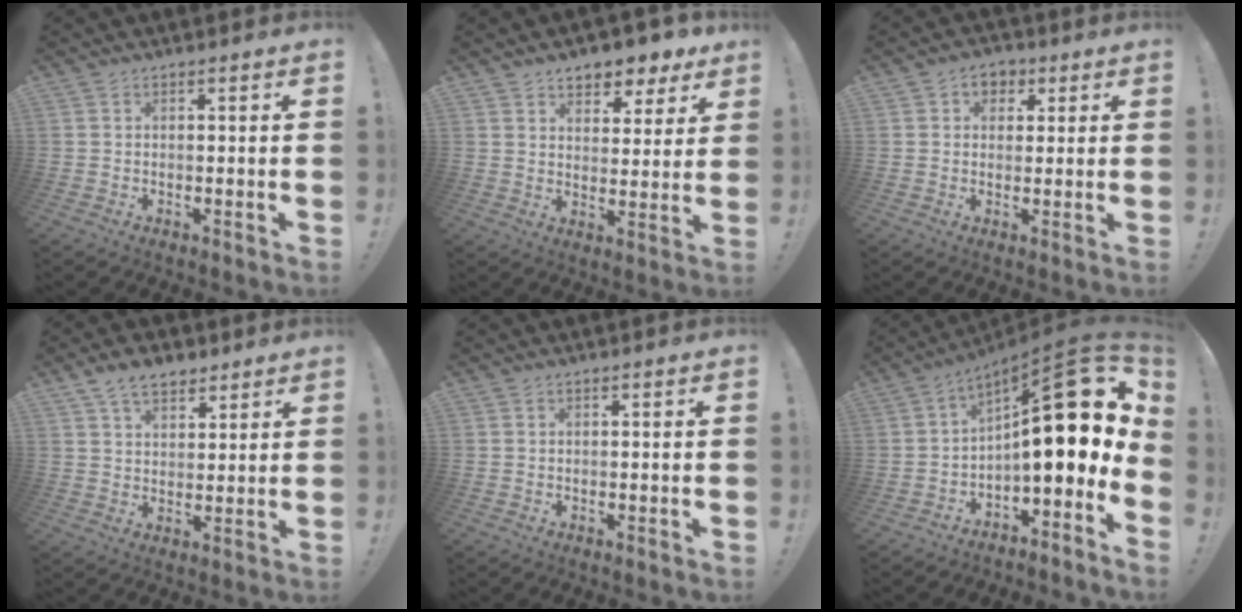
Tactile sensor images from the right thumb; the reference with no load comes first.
{"total": 7.1, "force": [5.4, 4.0, 2.3], "torque": [-0.020, -0.043, 0.099]}
{"total": 5.0, "force": [1.8, 4.0, 2.3], "torque": [-0.023, -0.002, 0.031]}
{"total": 8.0, "force": [5.6, 4.4, 3.7], "torque": [-0.060, -0.020, 0.107]}
{"total": 0.0}
{"total": 23.0, "force": [4.7, 7.7, 21.2], "torque": [-0.304, -0.030, 0.084]}